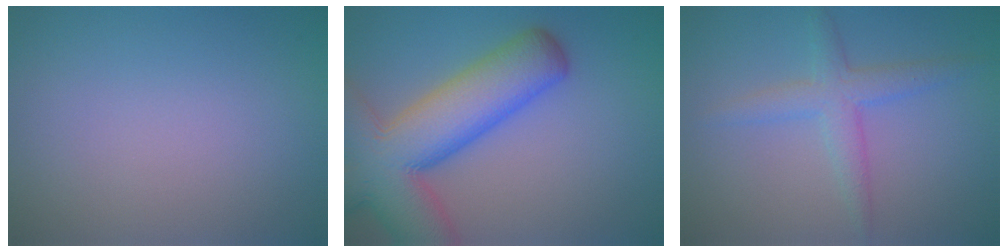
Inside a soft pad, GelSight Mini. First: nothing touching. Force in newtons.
{"total": 11.7, "press": 11.7, "slide": 0.6}
{"total": 2.9, "press": 2.9, "slide": 0.2}